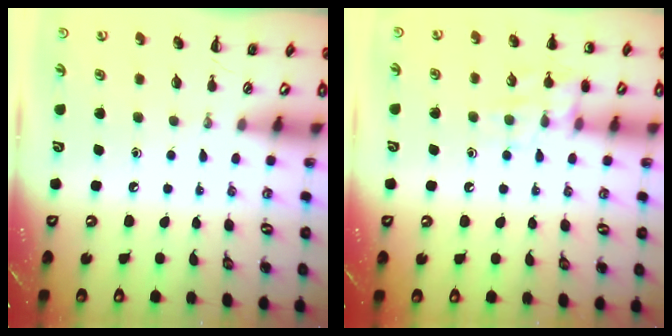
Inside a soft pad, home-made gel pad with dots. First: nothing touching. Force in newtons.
{"total": 10.9, "press": 10.8, "slide": 1.2}